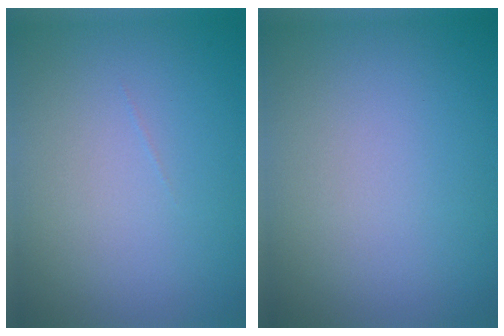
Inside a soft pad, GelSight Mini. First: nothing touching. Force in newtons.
{"total": 0.0}